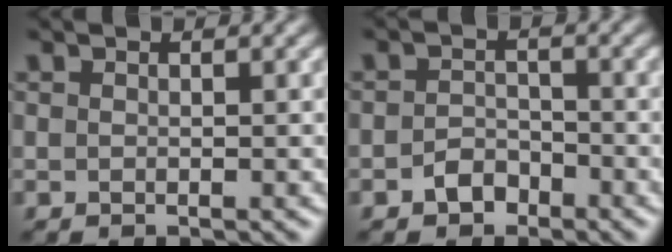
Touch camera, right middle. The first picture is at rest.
{"total": 2.1, "force": [-1.3, 1.4, 0.8], "torque": [-0.012, 0.006, -0.027]}